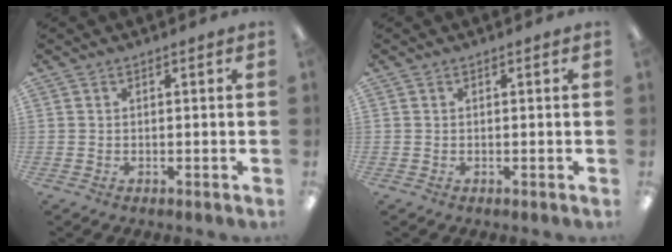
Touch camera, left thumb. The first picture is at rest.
{"total": 0.0}